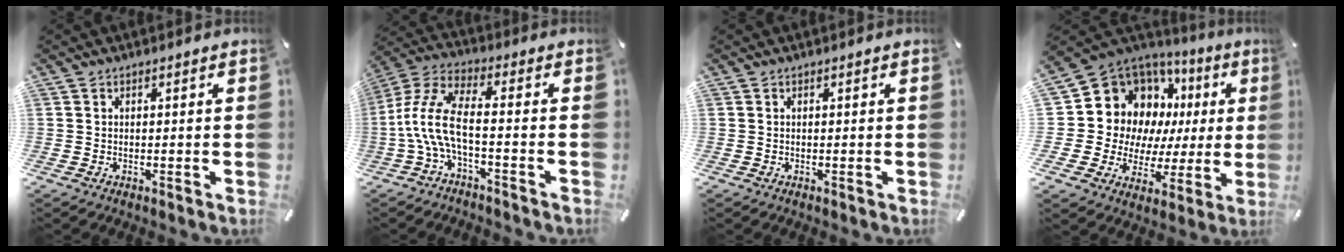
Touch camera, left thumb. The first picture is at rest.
{"total": 10.7, "force": [-2.4, 3.6, 9.8], "torque": [-0.212, -0.012, -0.046]}
{"total": 0.0}
{"total": 16.1, "force": [6.8, 13.1, 6.4], "torque": [-0.107, -0.067, 0.146]}